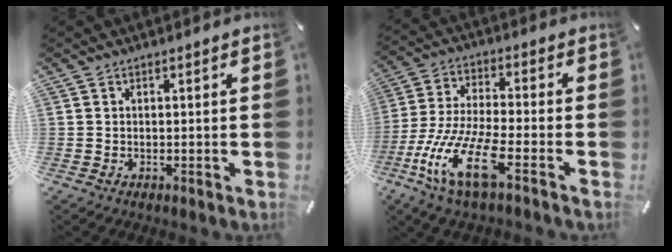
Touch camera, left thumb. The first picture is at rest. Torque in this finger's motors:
{"motor_torque": [-0.20, 1.57, 1.64, 1.13, 0.61]}